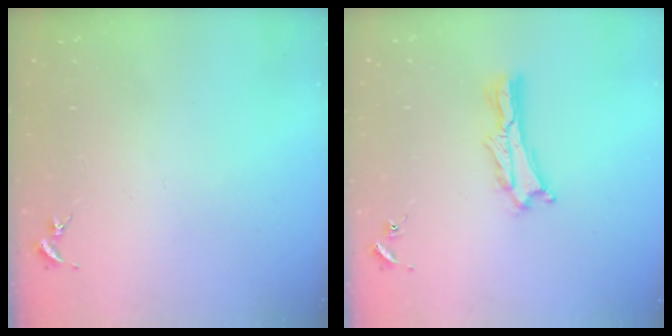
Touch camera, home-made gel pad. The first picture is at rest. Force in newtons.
{"total": 2.1, "press": 2.1, "slide": 0.3}